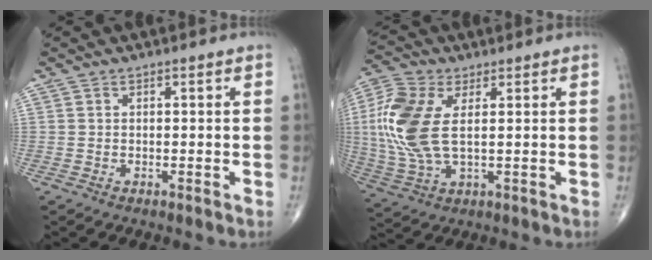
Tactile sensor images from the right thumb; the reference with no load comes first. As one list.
[{"total": 14.3, "force": [2.2, 7.2, 12.2], "torque": [-0.296, 0.004, 0.047]}]